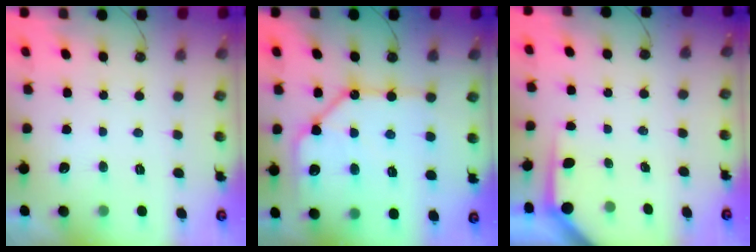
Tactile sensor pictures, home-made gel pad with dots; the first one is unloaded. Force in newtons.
{"total": 14.5, "press": 14.5, "slide": 1.5}
{"total": 3.2, "press": 3.2, "slide": 0.4}